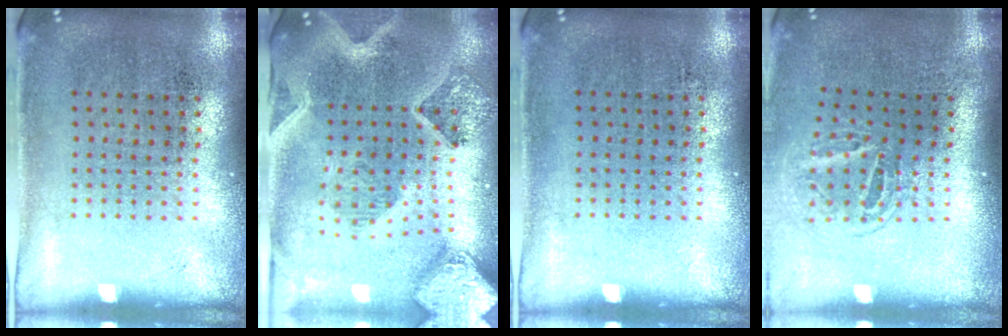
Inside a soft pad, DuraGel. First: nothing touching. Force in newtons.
{"total": 3.0, "press": 2.6, "slide": 1.5}
{"total": 0.0}
{"total": 1.6, "press": 1.0, "slide": 1.3}